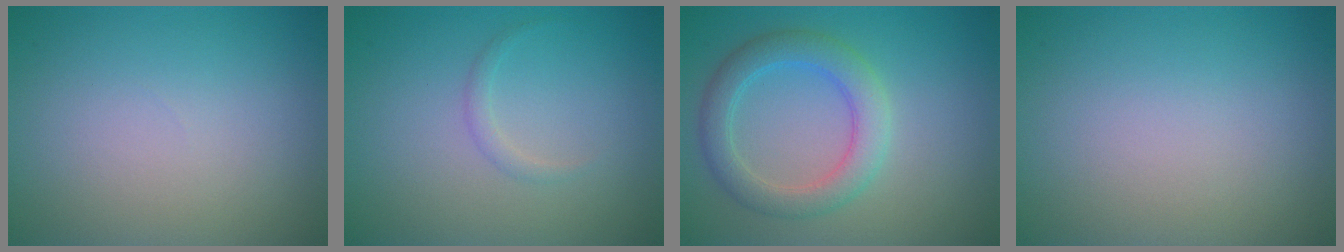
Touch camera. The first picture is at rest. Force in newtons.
{"total": 0.8, "press": 0.8, "slide": 0.0}
{"total": 3.8, "press": 3.8, "slide": 0.1}
{"total": 0.0}